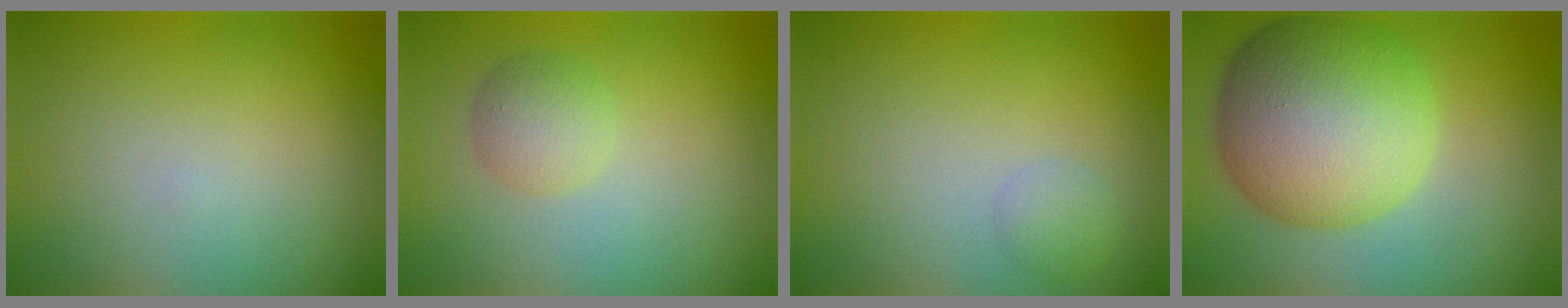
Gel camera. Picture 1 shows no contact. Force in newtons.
{"total": 2.4, "press": 2.4, "slide": 0.1}
{"total": 1.4, "press": 1.4, "slide": 0.0}
{"total": 12.1, "press": 12.1, "slide": 0.1}